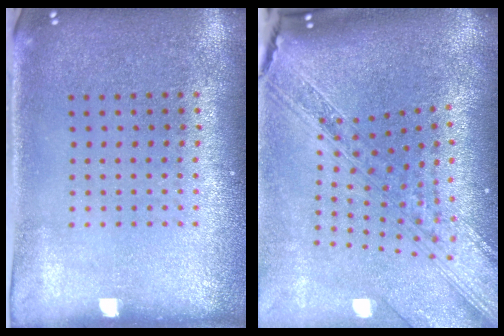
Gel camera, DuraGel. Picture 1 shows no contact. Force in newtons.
{"total": 3.4, "press": 2.6, "slide": 2.3}